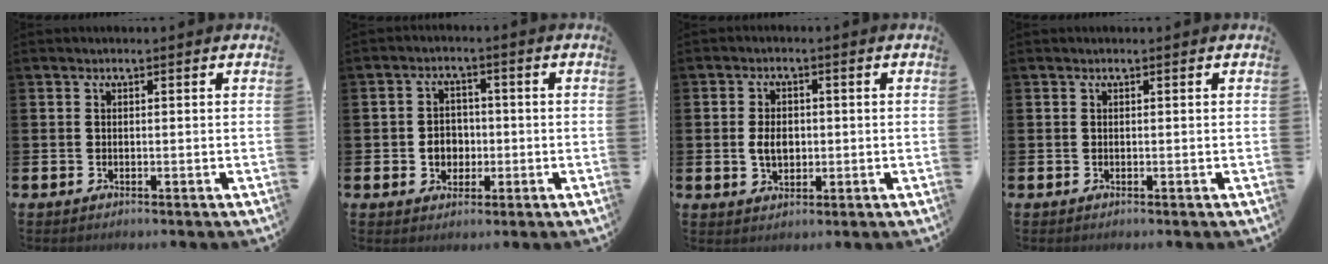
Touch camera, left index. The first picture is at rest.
{"total": 3.6, "force": [-0.6, 3.2, 1.6], "torque": [-0.019, 0.001, -0.020]}
{"total": 3.6, "force": [0.0, 2.5, 2.6], "torque": [-0.034, 0.000, -0.006]}
{"total": 0.0}